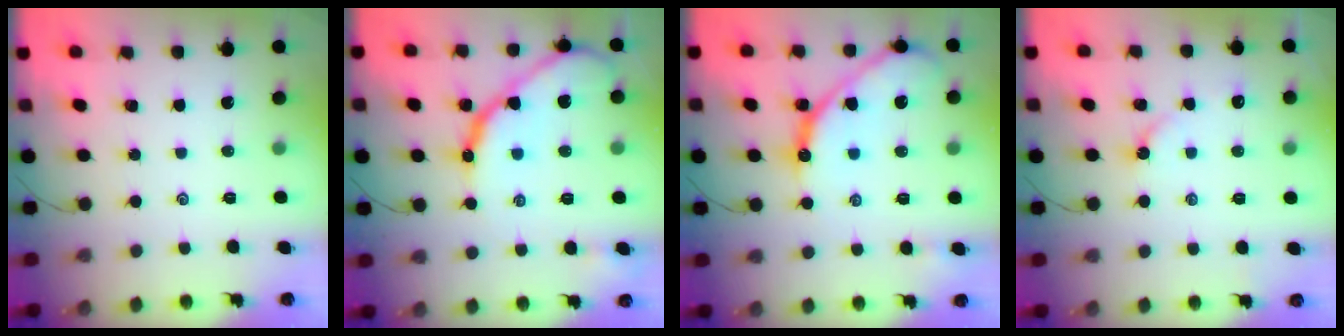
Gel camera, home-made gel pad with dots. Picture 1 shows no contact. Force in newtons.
{"total": 14.8, "press": 14.7, "slide": 1.1}
{"total": 15.5, "press": 15.4, "slide": 1.6}
{"total": 2.2, "press": 2.2, "slide": 0.4}